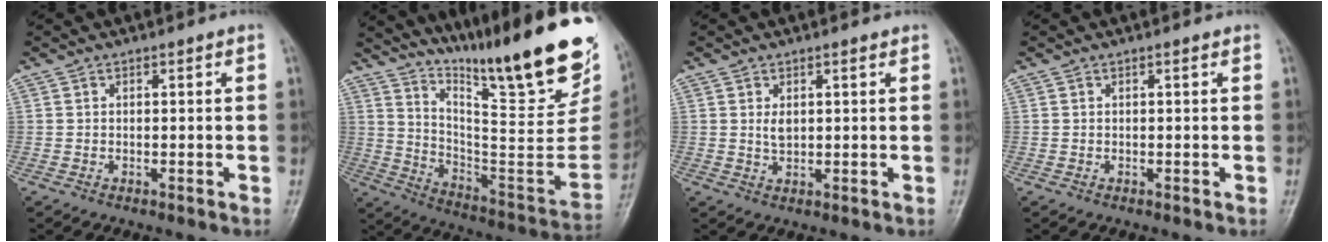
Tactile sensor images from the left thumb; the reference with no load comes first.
{"total": 27.2, "force": [20.0, 4.0, 18.0], "torque": [-0.251, -0.127, 0.313]}
{"total": 2.3, "force": [0.8, 1.3, 1.7], "torque": [-0.023, -0.009, 0.021]}
{"total": 0.0}